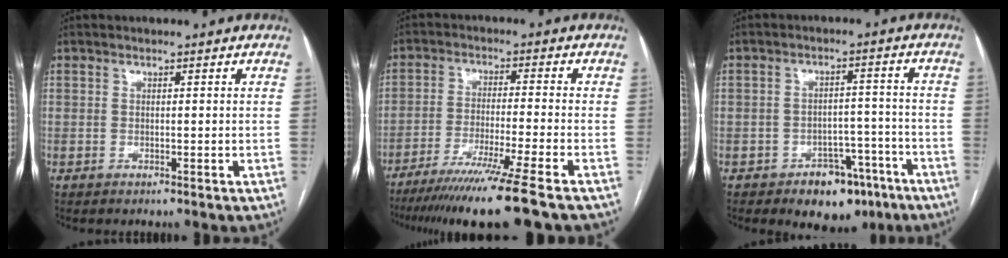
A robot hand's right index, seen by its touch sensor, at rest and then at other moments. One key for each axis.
{"total": 14.4, "fx": -11.1, "fy": -2.2, "fz": 8.9, "tx": -0.140, "ty": -0.051, "tz": -0.178}
{"total": 8.2, "fx": -5.4, "fy": 5.1, "fz": 3.6, "tx": -0.028, "ty": 0.027, "tz": -0.073}